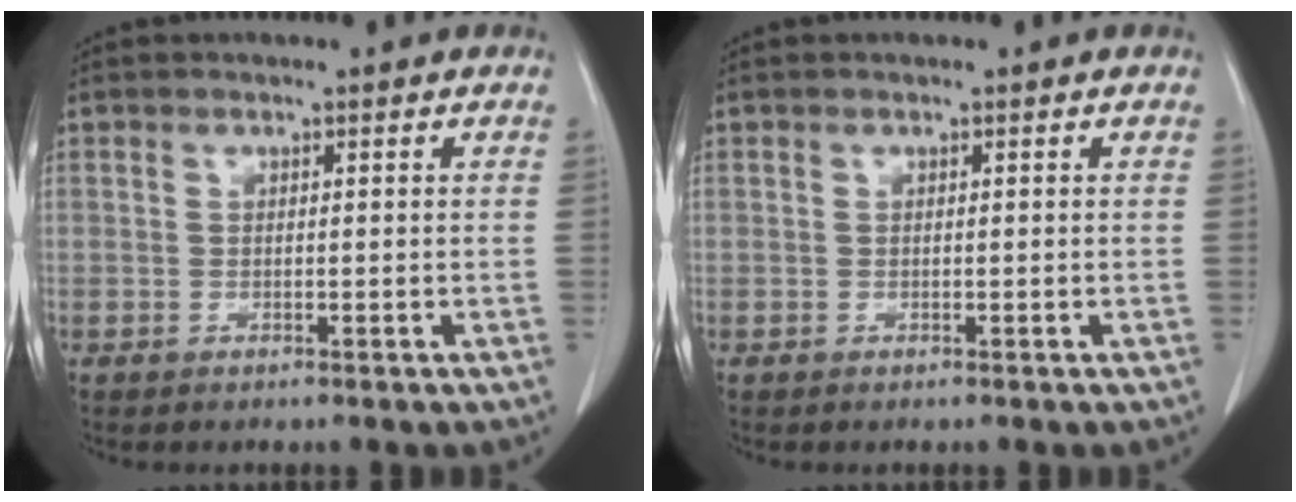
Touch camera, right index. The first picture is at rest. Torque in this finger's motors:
{"motor_torque": [0.00, 0.00, 0.00, 0.00]}